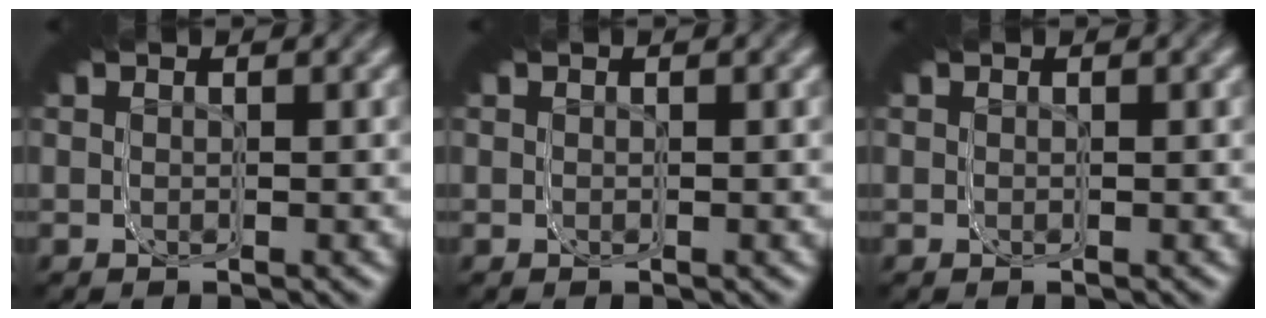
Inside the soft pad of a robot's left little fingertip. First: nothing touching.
{"total": 0.0}
{"total": 0.0}